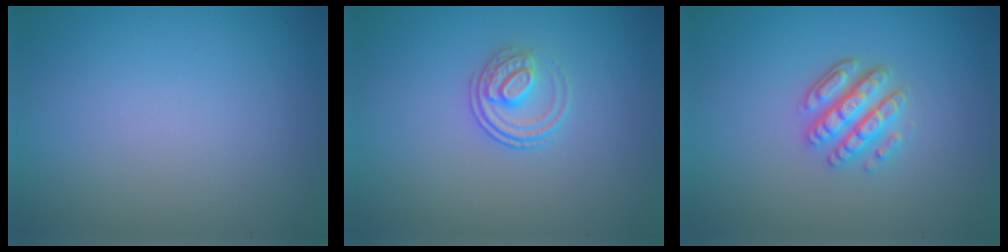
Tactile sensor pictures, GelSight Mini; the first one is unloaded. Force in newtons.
{"total": 2.3, "press": 1.7, "slide": 1.5}
{"total": 3.6, "press": 3.1, "slide": 1.8}